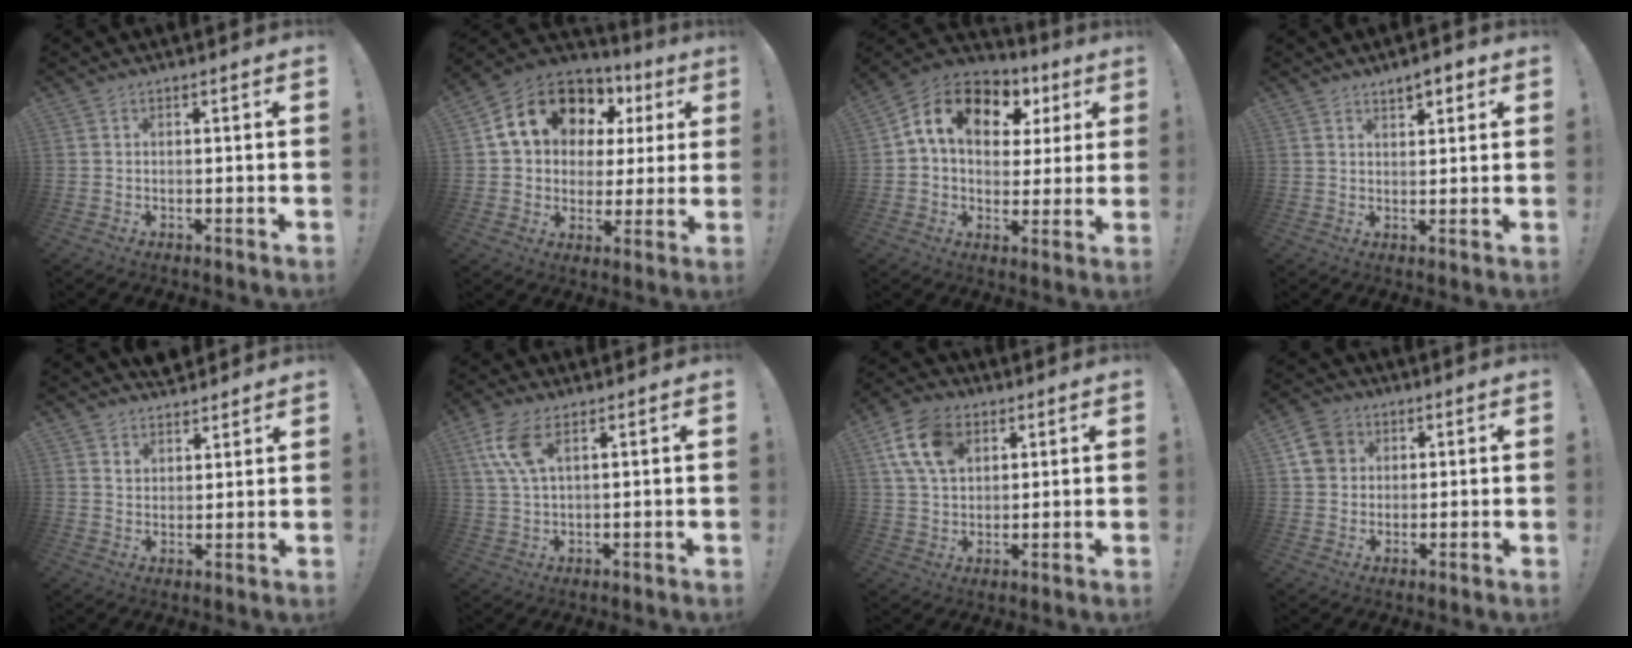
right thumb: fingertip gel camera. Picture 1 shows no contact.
{"total": 16.2, "force": [7.8, 11.6, 8.2], "torque": [-0.138, -0.033, 0.158]}
{"total": 14.7, "force": [5.3, 9.9, 9.4], "torque": [-0.160, -0.007, 0.095]}
{"total": 4.4, "force": [3.1, 2.0, 2.4], "torque": [-0.027, -0.015, 0.053]}
{"total": 5.0, "force": [4.4, 2.4, 0.1], "torque": [0.001, -0.032, 0.082]}
{"total": 8.2, "force": [3.7, 3.1, 6.6], "torque": [-0.138, -0.002, 0.071]}
{"total": 13.1, "force": [5.4, 8.9, 8.0], "torque": [-0.146, -0.006, 0.102]}
{"total": 7.9, "force": [2.7, 6.9, 2.7], "torque": [-0.037, -0.002, 0.056]}